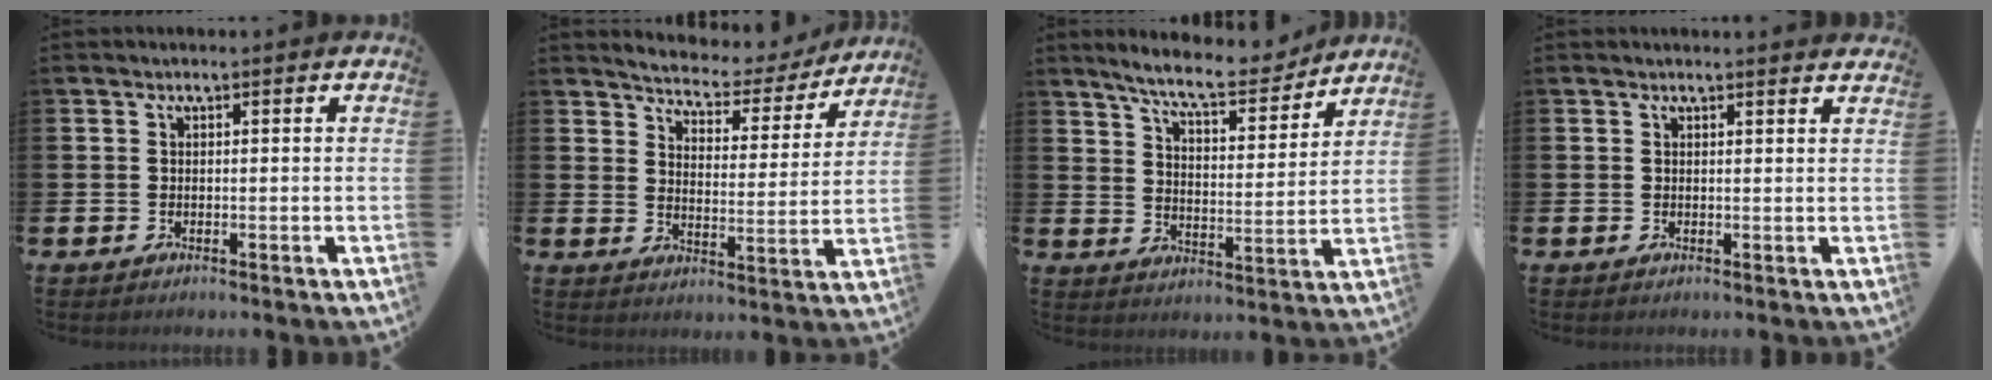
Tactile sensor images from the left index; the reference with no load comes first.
{"total": 5.1, "force": [4.9, 1.3, 0.6], "torque": [-0.037, -0.042, 0.077]}
{"total": 8.9, "force": [8.1, 1.4, 3.3], "torque": [-0.083, -0.049, 0.141]}
{"total": 1.0, "force": [1.0, -0.1, 0.1], "torque": [0.008, -0.008, 0.016]}